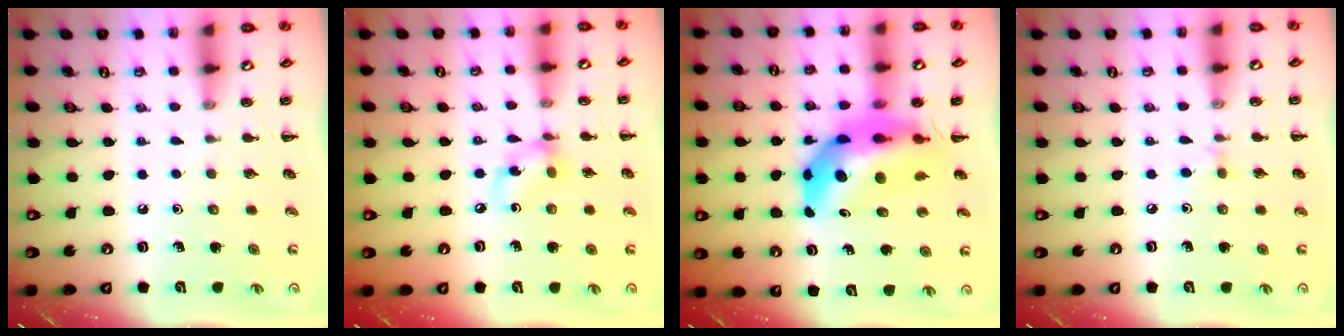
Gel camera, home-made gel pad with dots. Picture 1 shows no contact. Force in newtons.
{"total": 8.5, "press": 8.4, "slide": 1.3}
{"total": 12.8, "press": 12.3, "slide": 3.8}
{"total": 3.7, "press": 3.4, "slide": 1.4}